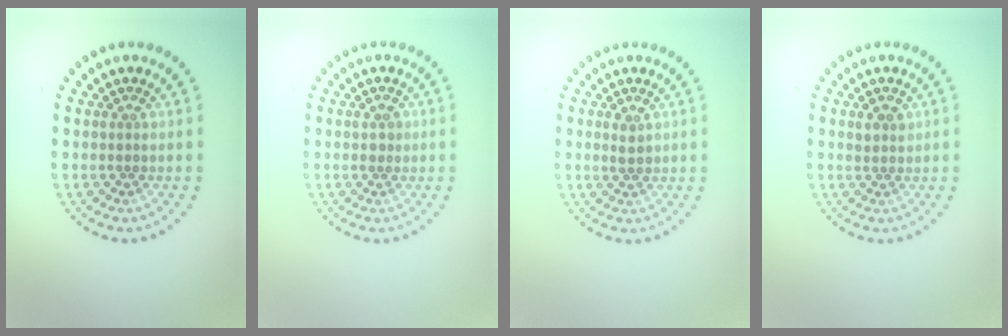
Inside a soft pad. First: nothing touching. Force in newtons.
{"total": 0.9, "press": 0.8, "slide": 0.3}
{"total": 1.1, "press": 1.1, "slide": 0.2}
{"total": 1.3, "press": 1.2, "slide": 0.6}